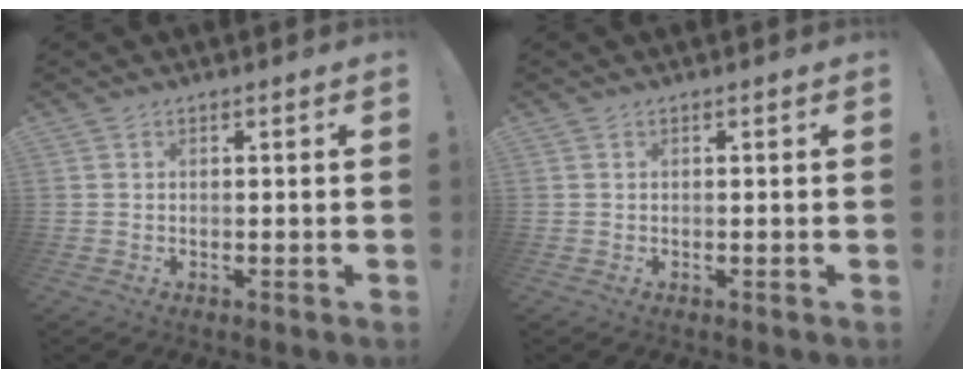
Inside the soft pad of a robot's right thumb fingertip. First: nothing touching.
{"total": 0.0}